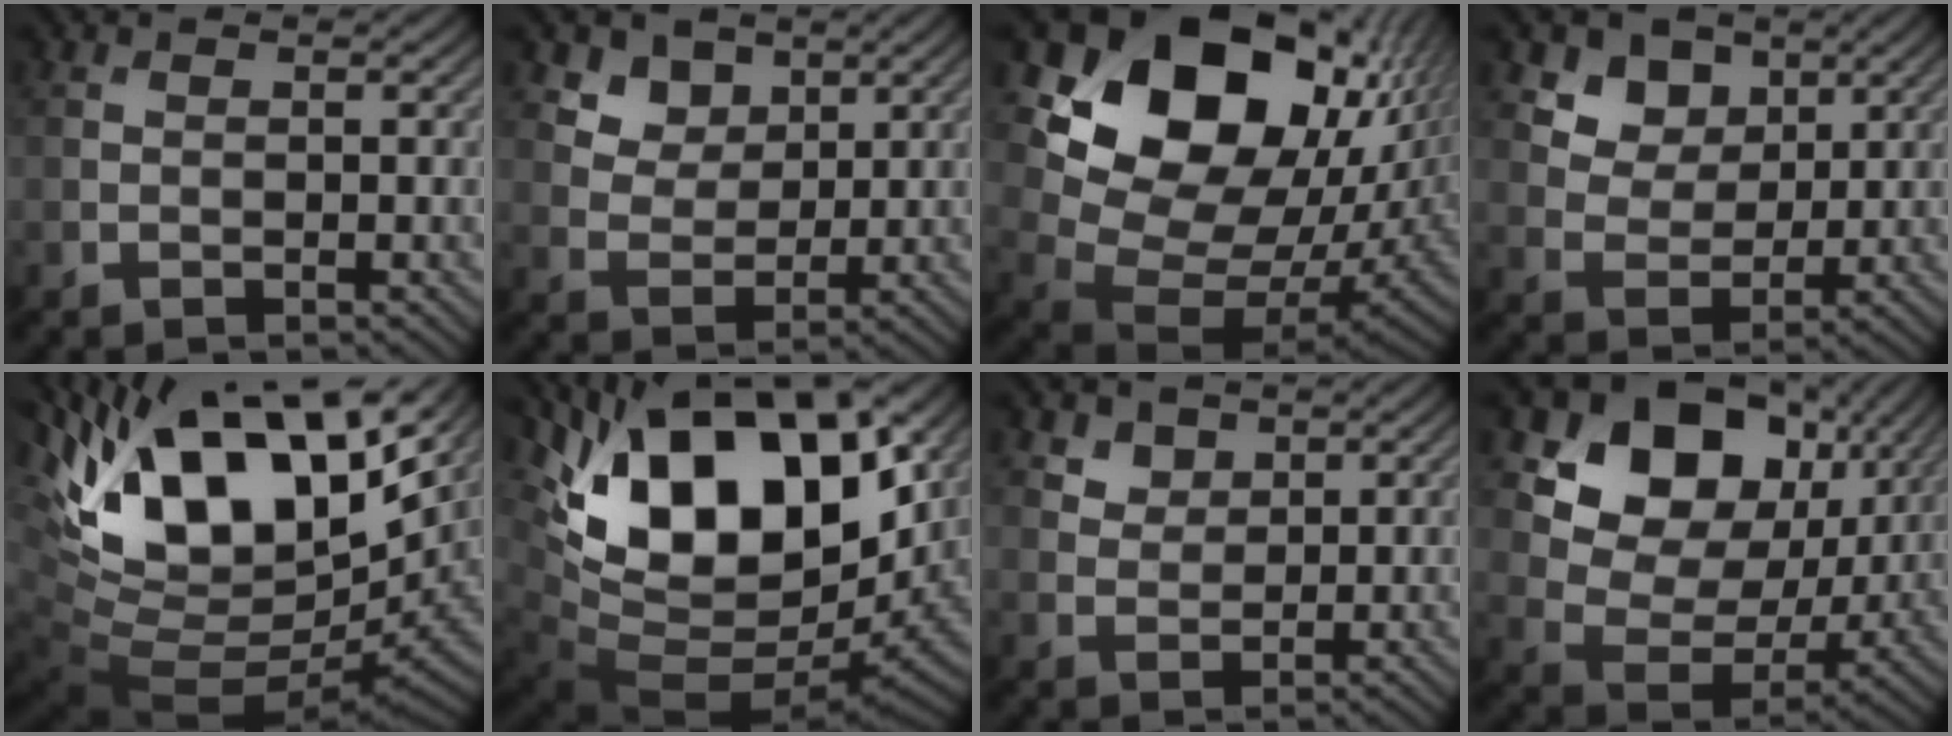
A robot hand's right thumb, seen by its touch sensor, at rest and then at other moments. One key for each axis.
{"total": 5.0, "fx": 3.2, "fy": 3.4, "fz": 1.8, "tx": -0.052, "ty": -0.028, "tz": 0.075}
{"total": 19.0, "fx": 6.6, "fy": 13.7, "fz": 11.3, "tx": -0.205, "ty": -0.009, "tz": 0.143}
{"total": 6.9, "fx": 4.1, "fy": 4.8, "fz": 2.7, "tx": -0.068, "ty": -0.028, "tz": 0.098}
{"total": 17.8, "fx": 7.5, "fy": 8.2, "fz": 13.9, "tx": -0.294, "ty": 0.006, "tz": 0.147}
{"total": 17.8, "fx": 5.4, "fy": 10.0, "fz": 13.6, "tx": -0.256, "ty": -0.002, "tz": 0.107}
{"total": 2.8, "fx": 1.9, "fy": 1.8, "fz": 0.8, "tx": -0.024, "ty": -0.012, "tz": 0.043}
{"total": 14.9, "fx": 6.9, "fy": 10.5, "fz": 8.0, "tx": -0.156, "ty": 0.011, "tz": 0.122}